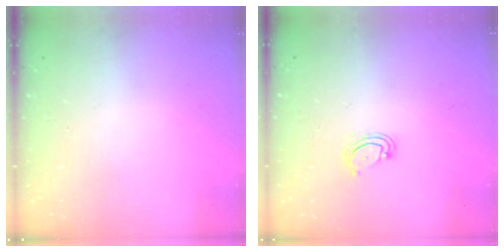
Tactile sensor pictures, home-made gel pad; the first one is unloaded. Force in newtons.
{"total": 3.9, "press": 3.9, "slide": 0.3}